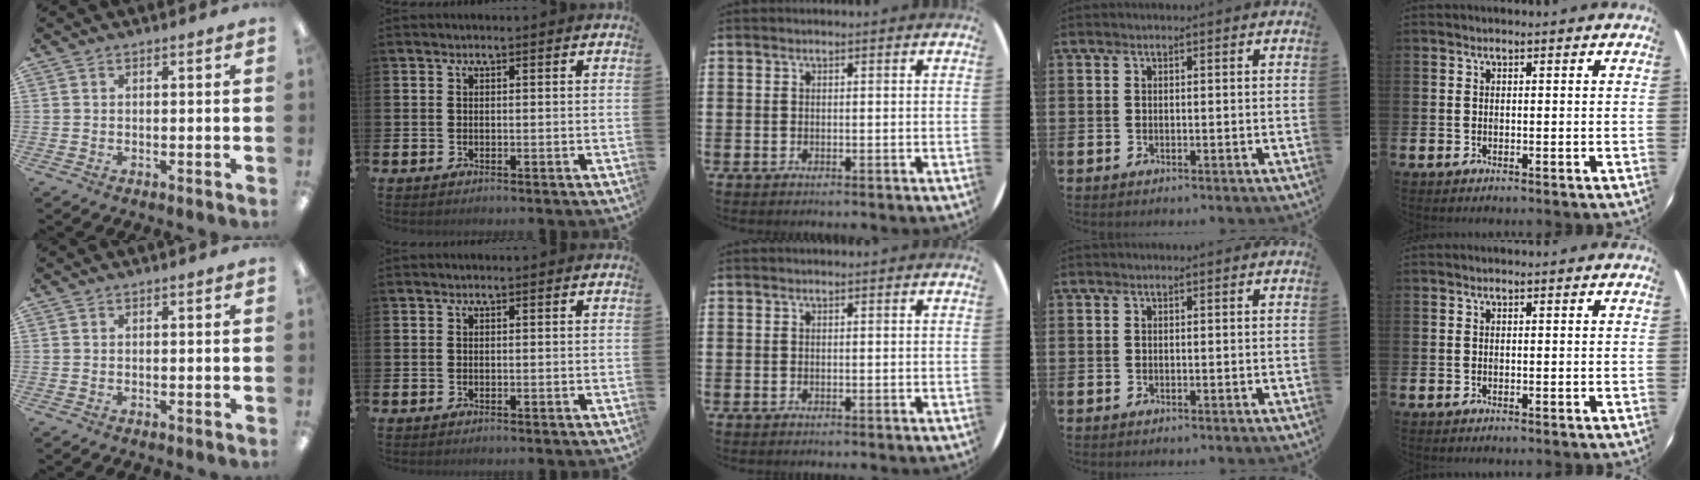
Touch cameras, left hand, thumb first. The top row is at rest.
{}